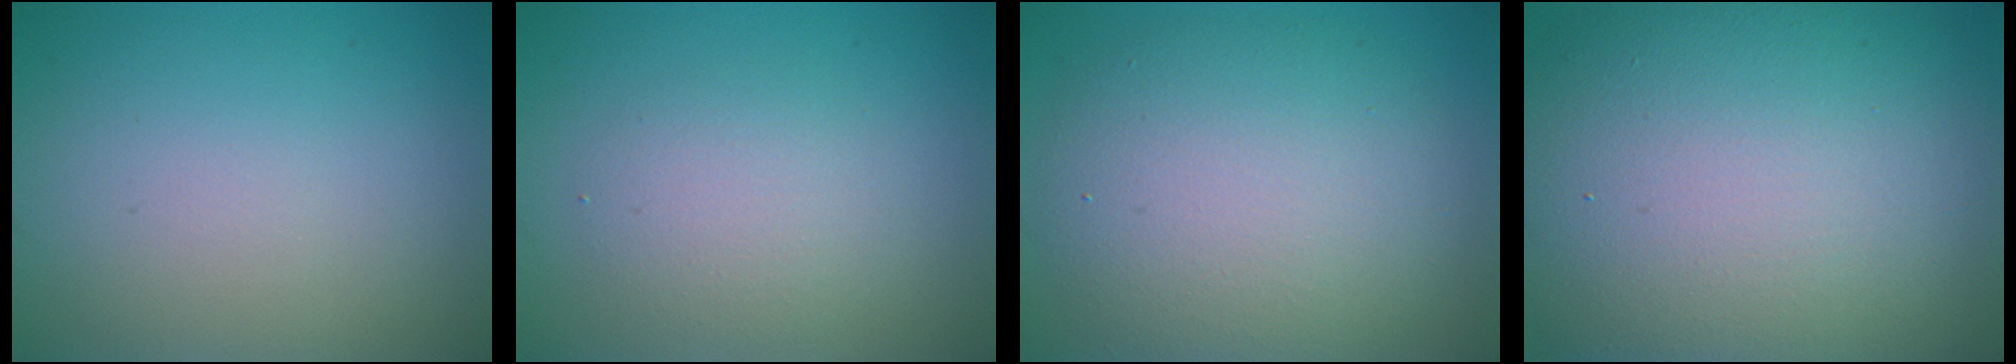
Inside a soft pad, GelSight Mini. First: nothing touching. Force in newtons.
{"total": 2.7, "press": 2.7, "slide": 0.0}
{"total": 8.2, "press": 8.2, "slide": 0.5}
{"total": 18.0, "press": 18.0, "slide": 0.9}